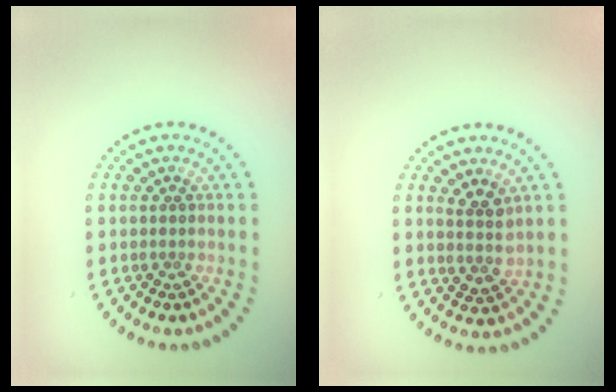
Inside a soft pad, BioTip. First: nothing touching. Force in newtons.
{"total": 2.2, "press": 1.7, "slide": 1.3}